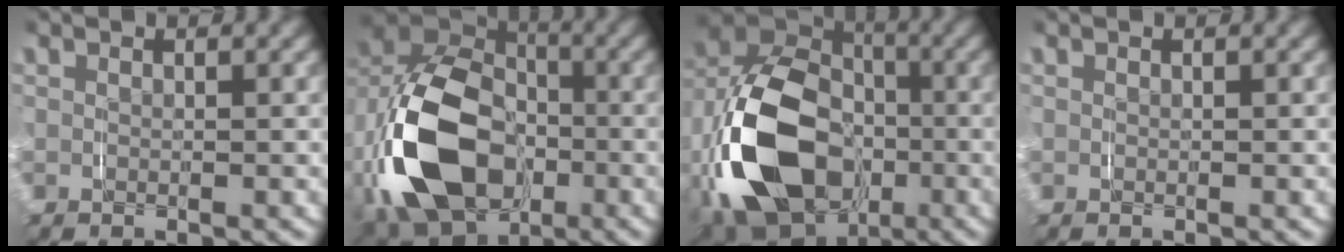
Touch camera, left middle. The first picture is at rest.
{"total": 14.4, "force": [-2.6, 9.8, 10.2], "torque": [-0.205, -0.020, -0.044]}
{"total": 15.9, "force": [-3.4, 11.0, 10.9], "torque": [-0.224, -0.028, -0.051]}
{"total": 0.0}